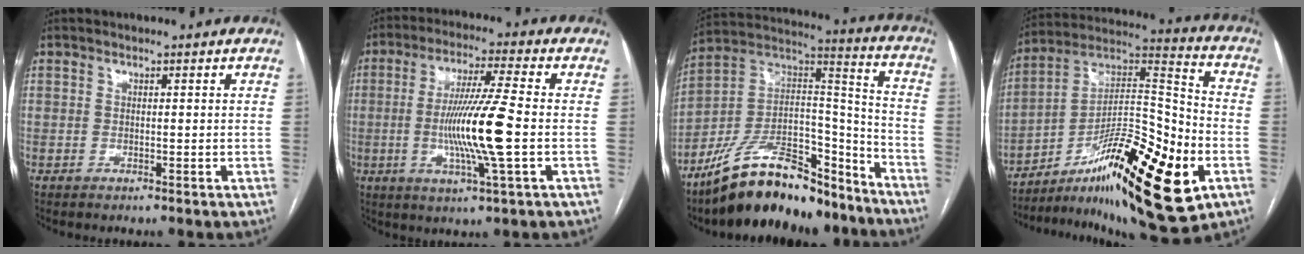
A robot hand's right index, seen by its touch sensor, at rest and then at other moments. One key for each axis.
{"total": 12.2, "fx": -1.7, "fy": -0.5, "fz": 12.0, "tx": -0.233, "ty": -0.010, "tz": -0.035}
{"total": 21.2, "fx": -17.0, "fy": 7.5, "fz": 10.4, "tx": -0.180, "ty": 0.043, "tz": -0.292}
{"total": 23.9, "fx": -9.7, "fy": 5.1, "fz": 21.2, "tx": -0.338, "ty": 0.009, "tz": -0.150}